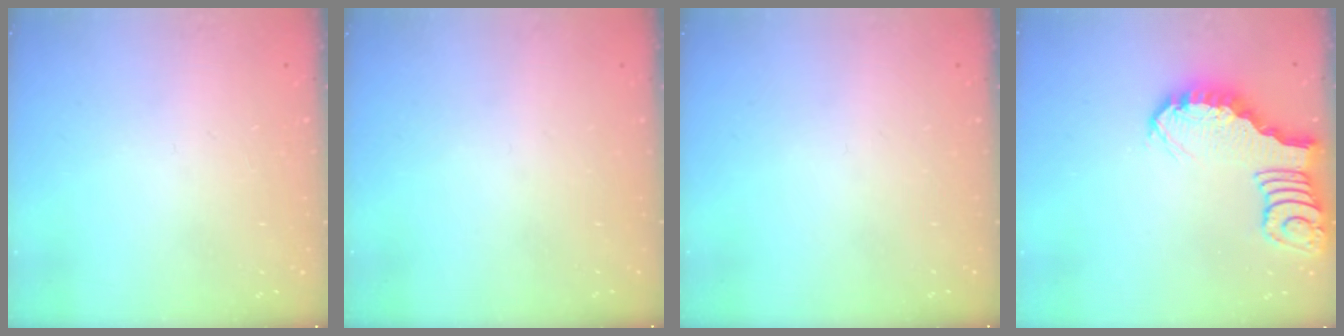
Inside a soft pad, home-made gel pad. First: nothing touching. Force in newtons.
{"total": 0.0}
{"total": 0.0}
{"total": 2.8, "press": 2.8, "slide": 0.4}